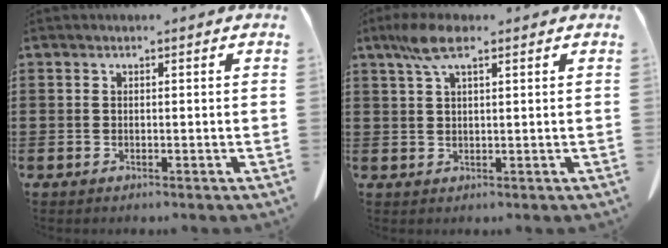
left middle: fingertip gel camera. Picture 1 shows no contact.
{"total": 5.5, "force": [2.8, 1.5, 4.5], "torque": [-0.101, 0.003, 0.048]}